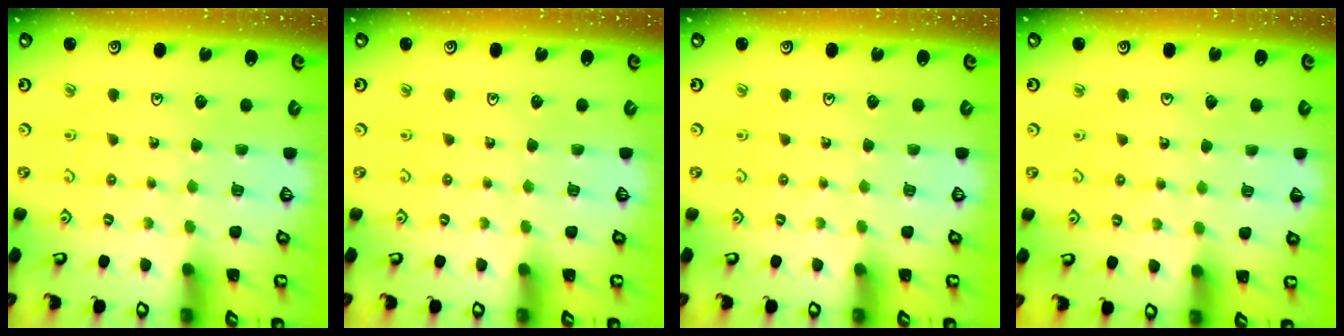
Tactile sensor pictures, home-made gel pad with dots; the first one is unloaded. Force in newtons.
{"total": 0.0}
{"total": 0.0}
{"total": 1.7, "press": 1.7, "slide": 0.1}